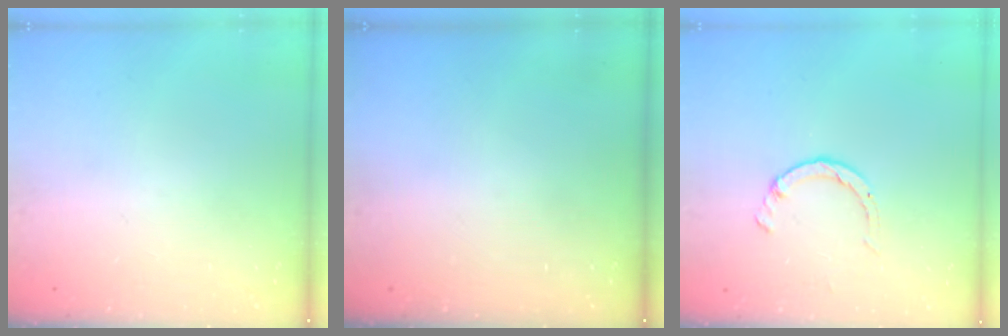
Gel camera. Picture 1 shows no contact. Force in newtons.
{"total": 0.0}
{"total": 2.6, "press": 2.6, "slide": 0.4}